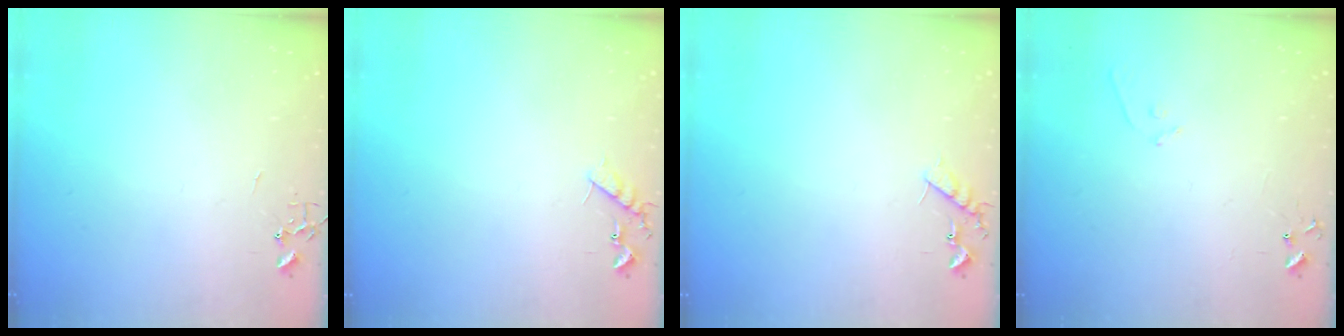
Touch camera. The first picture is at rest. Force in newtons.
{"total": 7.6, "press": 7.6, "slide": 0.4}
{"total": 7.6, "press": 7.6, "slide": 0.4}
{"total": 5.3, "press": 5.3, "slide": 0.4}